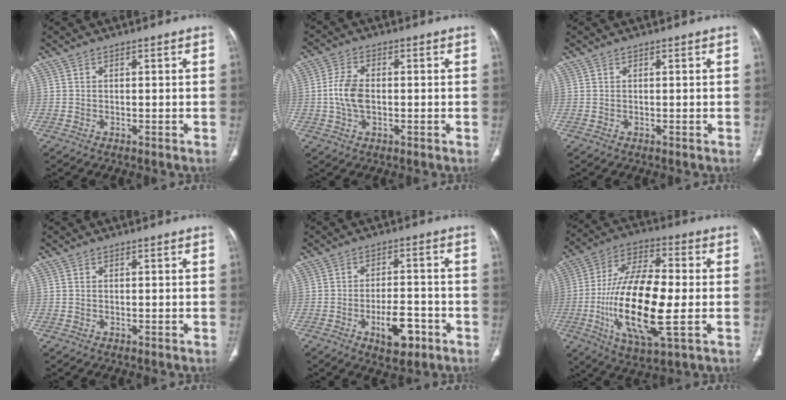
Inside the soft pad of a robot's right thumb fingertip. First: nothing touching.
{"total": 6.3, "force": [-0.5, 3.8, 5.1], "torque": [-0.105, 0.010, -0.013]}
{"total": 0.0}
{"total": 0.0}
{"total": 8.0, "force": [-3.7, 3.9, 5.9], "torque": [-0.076, 0.021, -0.054]}
{"total": 21.3, "force": [-3.2, 7.5, 19.6], "torque": [-0.382, 0.008, -0.056]}